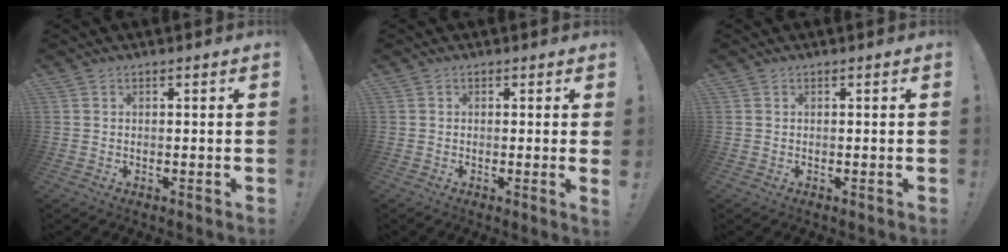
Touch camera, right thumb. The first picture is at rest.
{"total": 1.4, "force": [0.2, -0.4, 1.3], "torque": [-0.014, -0.005, -0.001]}
{"total": 0.0}